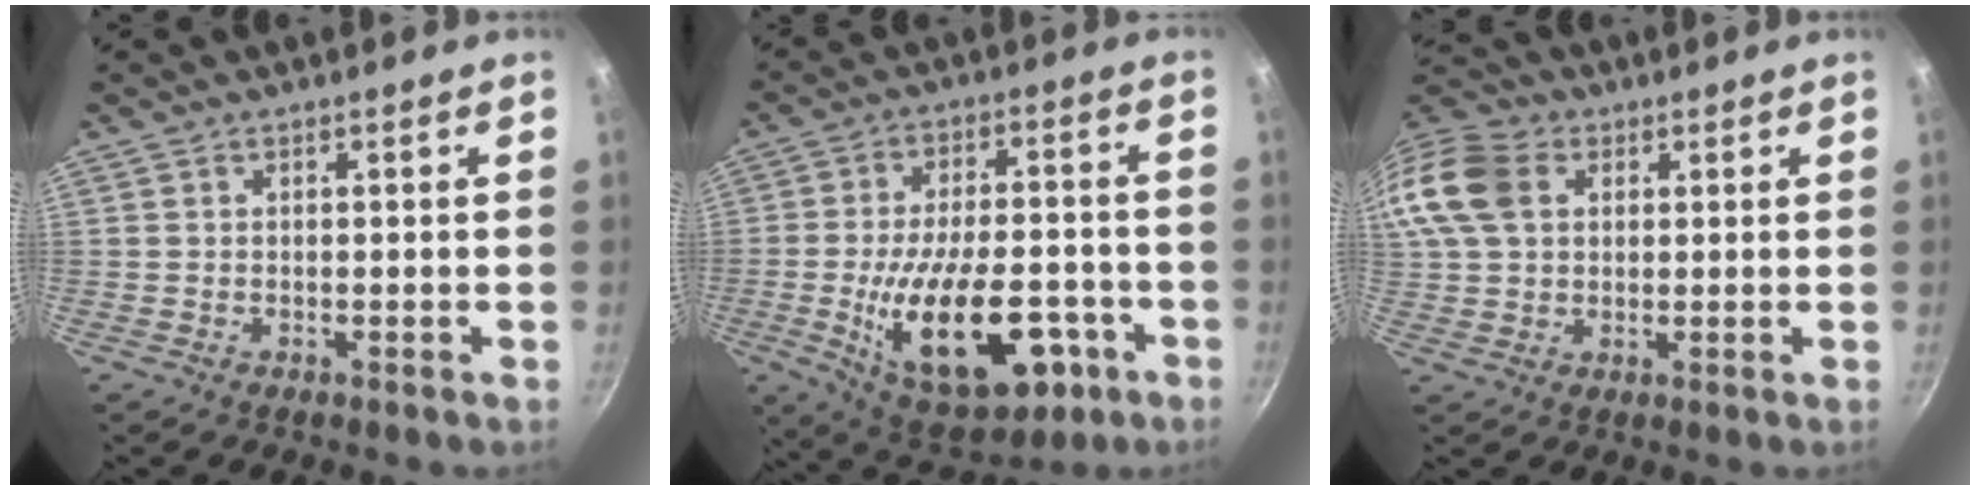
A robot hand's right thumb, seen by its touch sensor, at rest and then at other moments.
{"total": 21.5, "force": [-6.5, 11.0, 17.3], "torque": [-0.263, 0.020, -0.087]}
{"total": 16.9, "force": [4.7, 12.9, 9.9], "torque": [-0.228, 0.028, 0.076]}